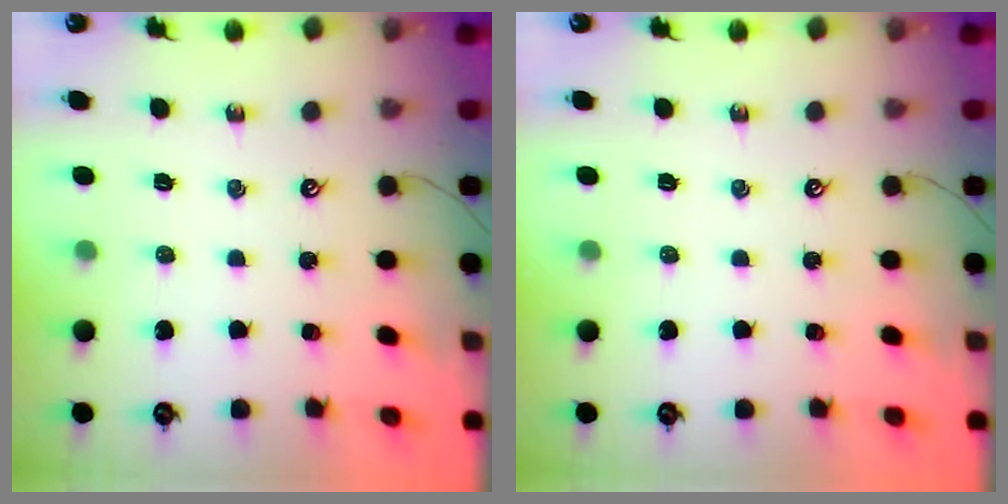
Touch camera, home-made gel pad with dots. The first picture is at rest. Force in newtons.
{"total": 0.0}